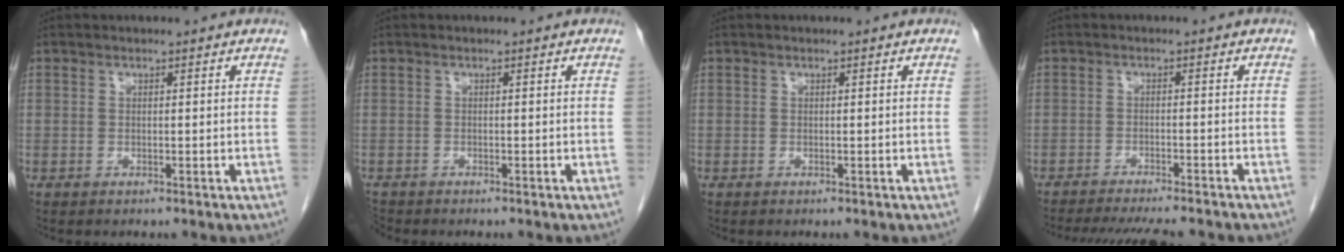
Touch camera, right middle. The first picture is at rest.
{"total": 1.3, "force": [-1.3, 0.4, 0.1], "torque": [-0.005, -0.005, -0.022]}
{"total": 0.0}
{"total": 13.4, "force": [-12.0, 1.7, 5.7], "torque": [-0.089, -0.021, -0.160]}